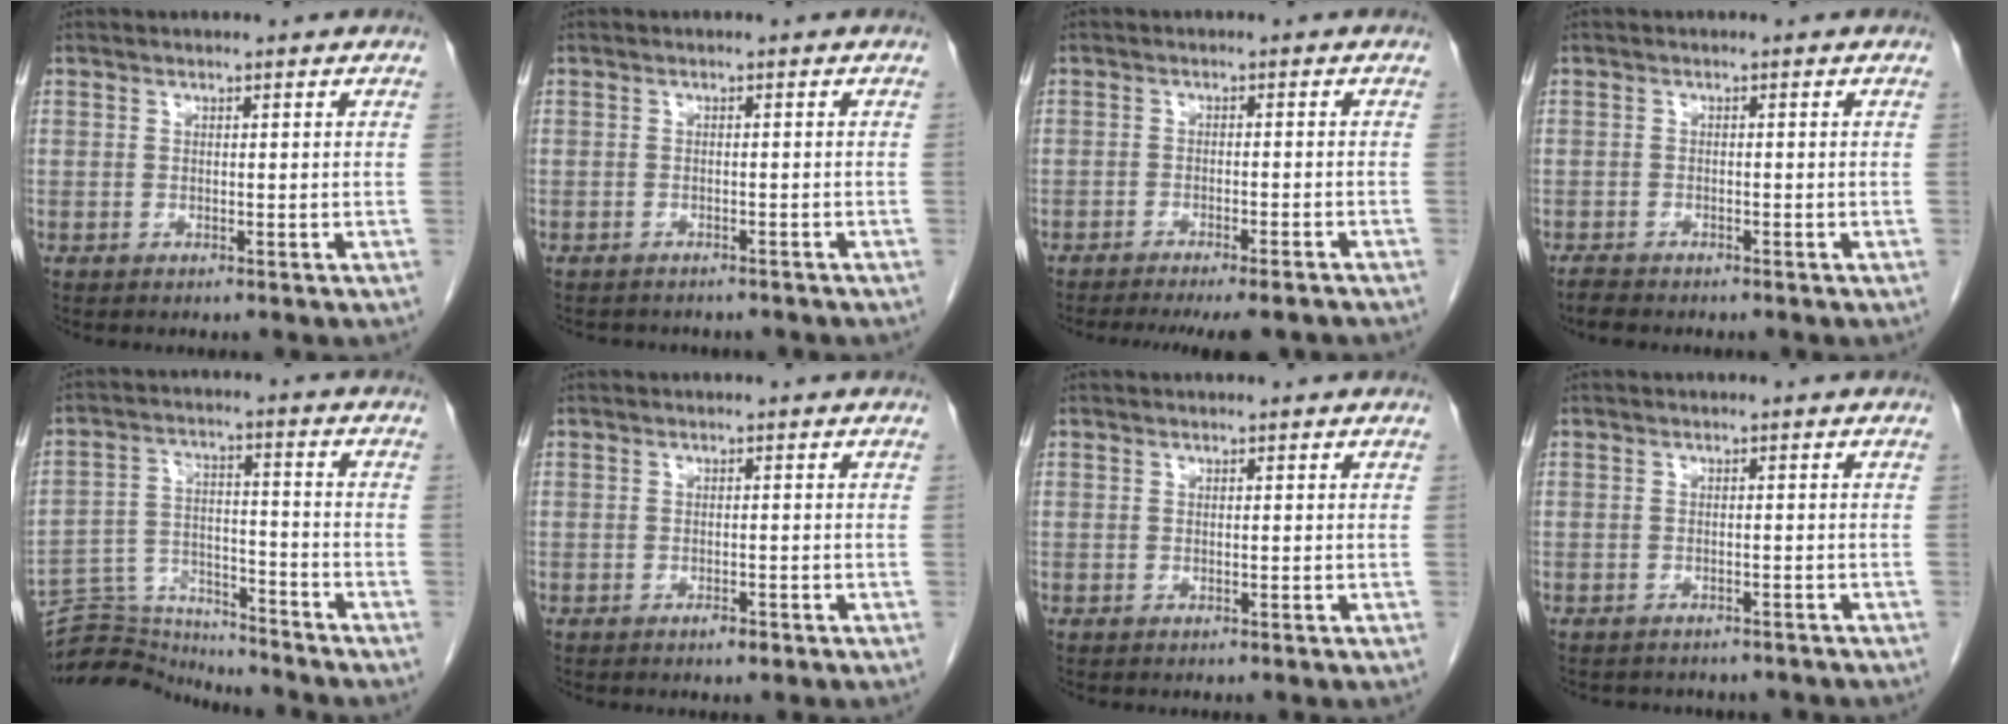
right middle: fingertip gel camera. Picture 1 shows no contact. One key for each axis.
{"total": 6.0, "fx": -5.4, "fy": 2.1, "fz": 1.7, "tx": -0.023, "ty": 0.006, "tz": -0.063}
{"total": 11.3, "fx": -10.0, "fy": 1.4, "fz": 5.1, "tx": -0.062, "ty": -0.012, "tz": -0.126}
{"total": 2.4, "fx": -2.1, "fy": 0.6, "fz": 0.9, "tx": -0.021, "ty": -0.005, "tz": -0.032}
{"total": 11.7, "fx": -11.6, "fy": 1.2, "fz": 0.0, "tx": 0.000, "ty": 0.035, "tz": -0.199}
{"total": 1.2, "fx": -0.8, "fy": 0.4, "fz": 0.8, "tx": -0.014, "ty": 0.000, "tz": -0.011}
{"total": 0.0}
{"total": 6.4, "fx": -5.8, "fy": 2.4, "fz": 1.4, "tx": -0.019, "ty": 0.007, "tz": -0.062}